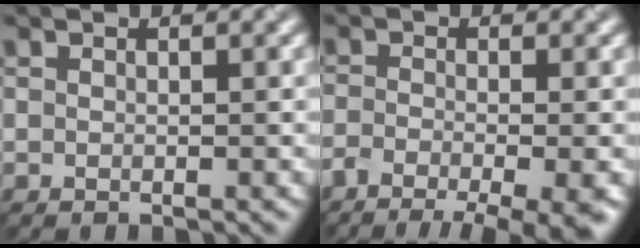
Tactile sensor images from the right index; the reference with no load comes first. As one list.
[{"total": 8.4, "force": [-6.1, 2.4, 5.3], "torque": [-0.091, -0.031, -0.089]}]